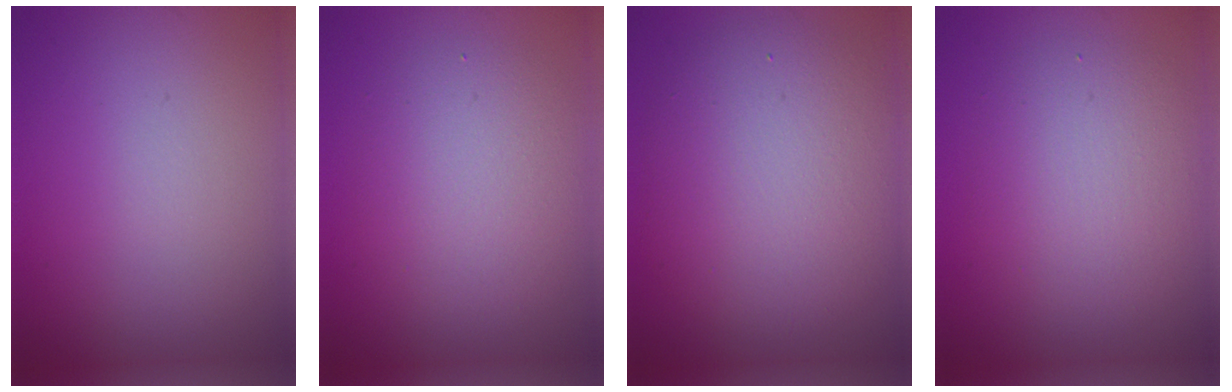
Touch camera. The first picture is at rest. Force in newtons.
{"total": 4.4, "press": 4.4, "slide": 0.2}
{"total": 8.5, "press": 8.4, "slide": 1.1}
{"total": 4.6, "press": 4.6, "slide": 0.4}